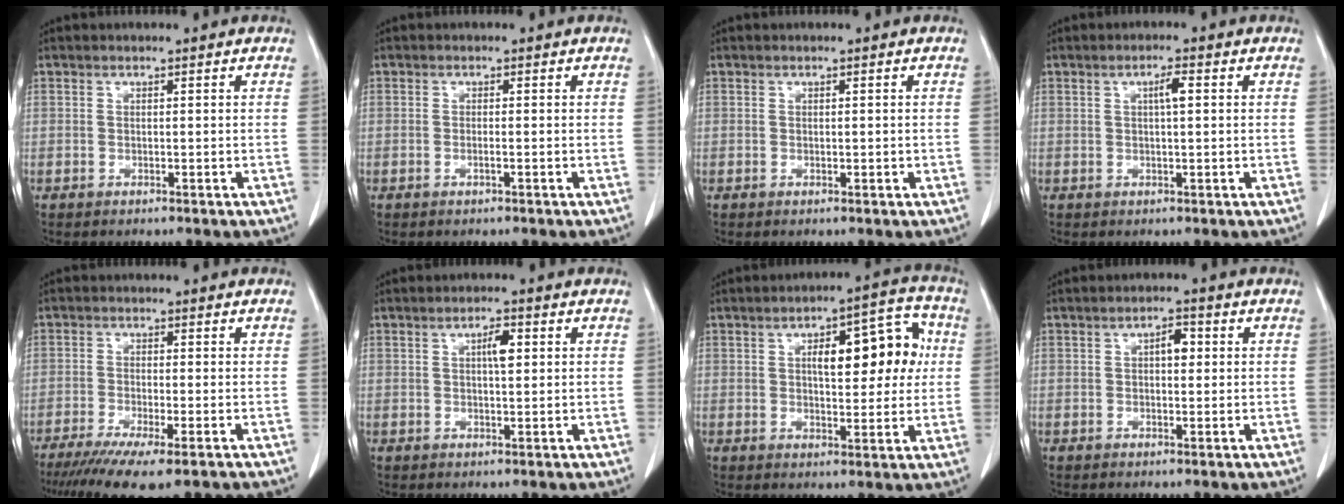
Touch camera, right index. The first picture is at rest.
{"total": 0.6, "force": [-0.3, -0.1, 0.6], "torque": [-0.014, -0.001, -0.004]}
{"total": 0.6, "force": [0.0, 0.2, 0.5], "torque": [-0.010, -0.002, 0.003]}
{"total": 2.3, "force": [0.6, 0.2, 2.2], "torque": [-0.038, 0.004, 0.009]}
{"total": 9.5, "force": [-6.7, 0.9, 6.6], "torque": [-0.101, -0.022, -0.106]}
{"total": 2.9, "force": [0.8, 0.8, 2.7], "torque": [-0.047, 0.004, 0.014]}
{"total": 11.4, "force": [2.3, 4.3, 10.3], "torque": [-0.135, 0.033, 0.035]}
{"total": 2.7, "force": [0.5, 1.3, 2.4], "torque": [-0.034, 0.009, 0.006]}